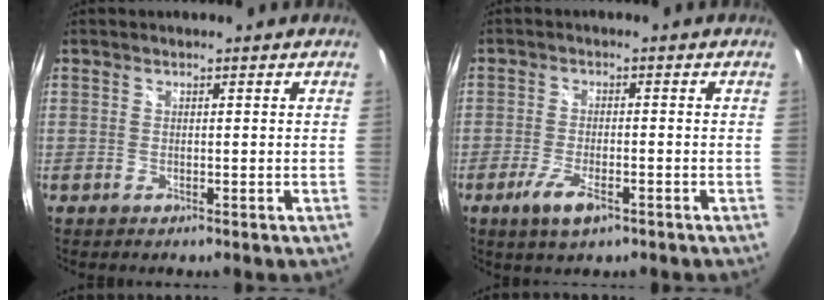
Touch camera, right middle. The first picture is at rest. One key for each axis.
{"total": 5.4, "fx": -3.0, "fy": 1.6, "fz": 4.1, "tx": -0.097, "ty": -0.009, "tz": -0.055}